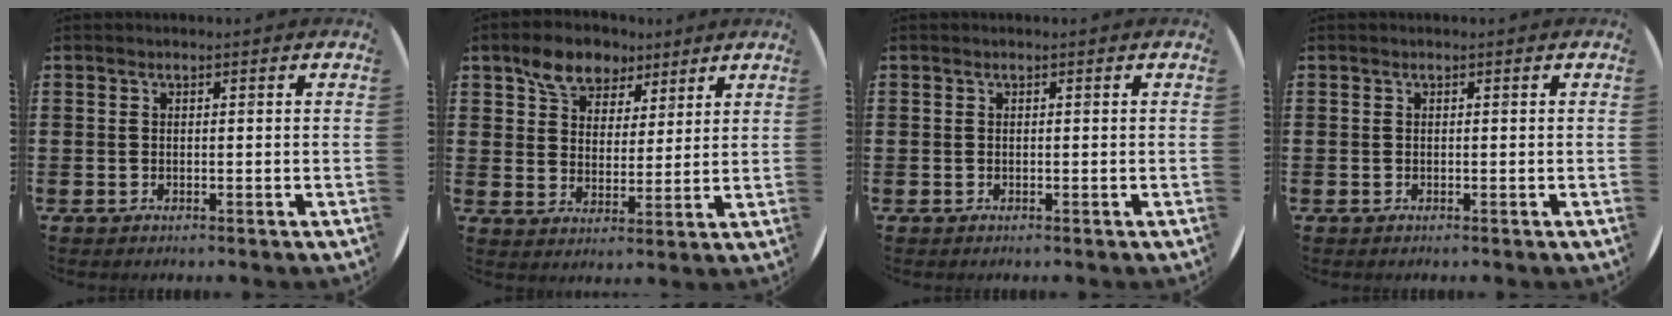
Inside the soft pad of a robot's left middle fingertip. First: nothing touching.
{"total": 6.8, "force": [5.3, 3.9, 1.7], "torque": [-0.049, -0.001, 0.098]}
{"total": 0.0}
{"total": 0.0}